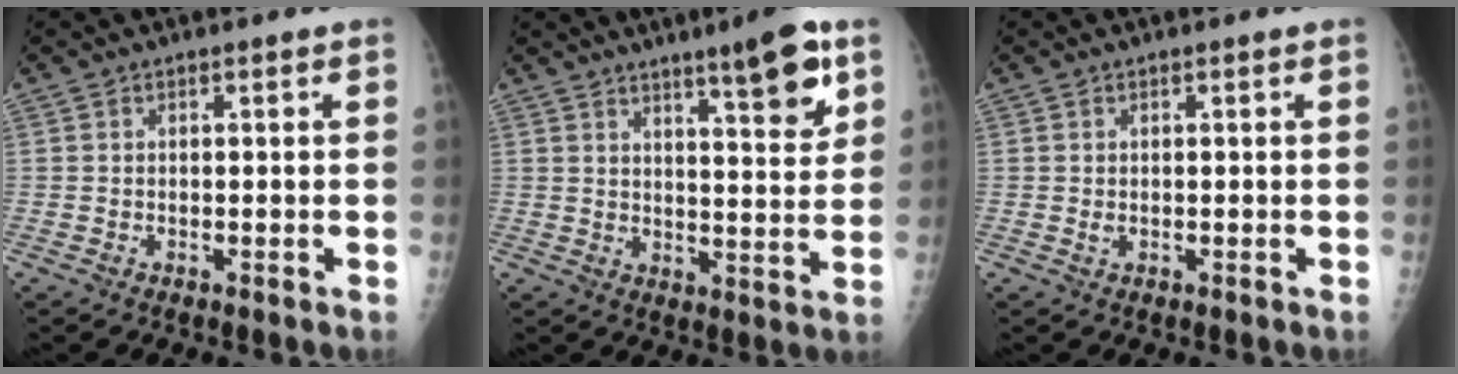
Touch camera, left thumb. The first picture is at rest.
{"total": 10.7, "force": [6.4, 1.8, 8.3], "torque": [-0.105, -0.038, 0.091]}
{"total": 0.6, "force": [0.0, 0.4, 0.5], "torque": [-0.006, 0.002, 0.002]}